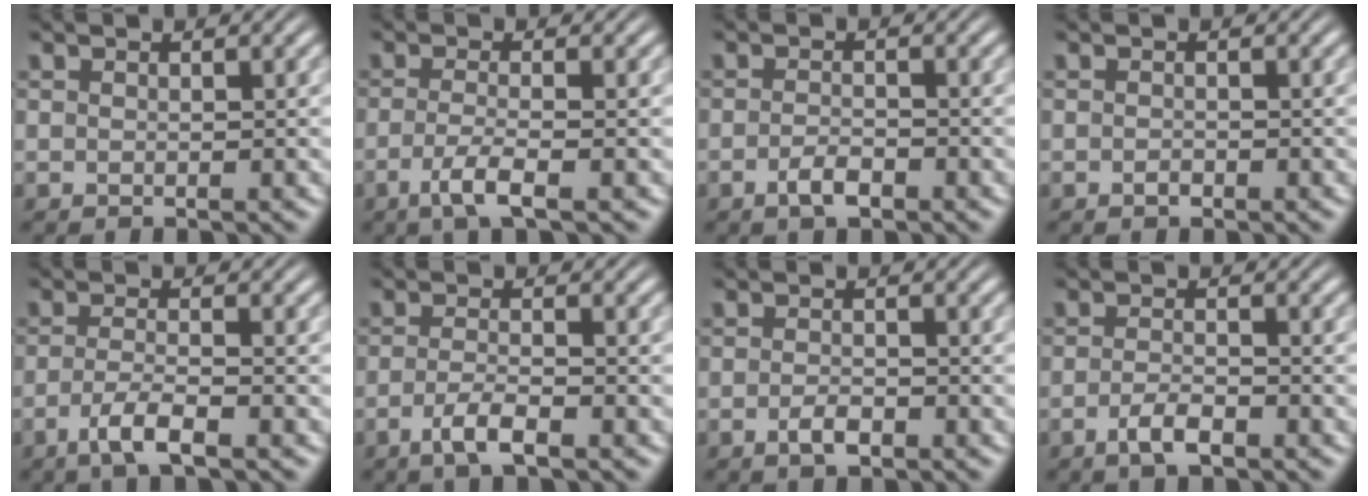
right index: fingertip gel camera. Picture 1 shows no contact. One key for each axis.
{"total": 3.0, "fx": -1.8, "fy": -0.1, "fz": 2.4, "tx": -0.057, "ty": -0.023, "tz": -0.021}
{"total": 2.0, "fx": -1.7, "fy": 0.3, "fz": 1.1, "tx": -0.020, "ty": -0.005, "tz": -0.028}
{"total": 0.7, "fx": -0.7, "fy": -0.2, "fz": 0.2, "tx": -0.004, "ty": -0.007, "tz": -0.007}
{"total": 3.1, "fx": -2.1, "fy": 0.2, "fz": 2.3, "tx": -0.052, "ty": -0.019, "tz": -0.027}
{"total": 2.8, "fx": -1.9, "fy": 0.1, "fz": 2.0, "tx": -0.045, "ty": -0.015, "tz": -0.027}
{"total": 1.8, "fx": -1.4, "fy": 0.4, "fz": 1.1, "tx": -0.021, "ty": -0.006, "tz": -0.022}
{"total": 2.3, "fx": -1.8, "fy": 0.1, "fz": 1.4, "tx": -0.027, "ty": -0.008, "tz": -0.029}